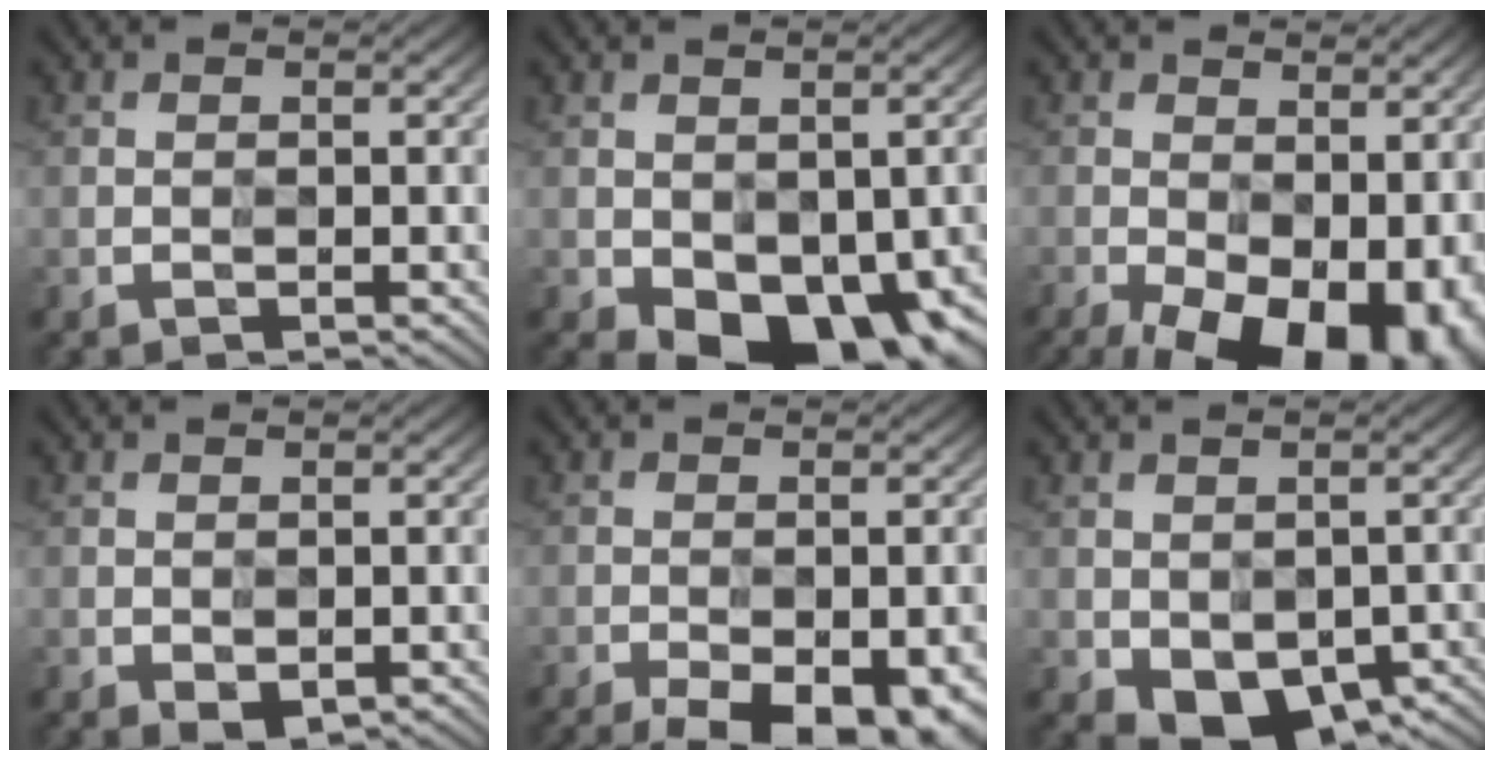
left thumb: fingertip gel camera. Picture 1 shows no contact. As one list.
[{"total": 8.6, "force": [-3.8, 5.0, 5.9], "torque": [-0.097, -0.013, -0.055]}, {"total": 17.4, "force": [-7.8, 9.5, 12.4], "torque": [-0.190, -0.031, -0.085]}, {"total": 1.3, "force": [-0.7, 0.9, 0.8], "torque": [-0.016, -0.003, -0.010]}, {"total": 9.9, "force": [-6.7, 3.6, 6.4], "torque": [-0.101, -0.020, -0.100]}, {"total": 4.3, "force": [-1.9, 2.9, 2.6], "torque": [-0.054, -0.010, -0.029]}]